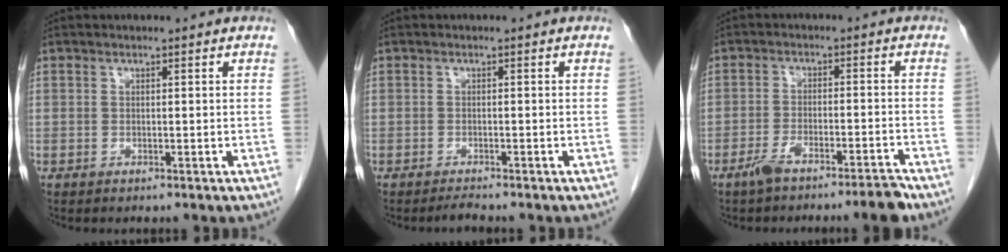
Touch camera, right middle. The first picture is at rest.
{"total": 1.1, "force": [-1.0, -0.3, 0.3], "torque": [-0.011, -0.007, -0.015]}
{"total": 5.9, "force": [-4.8, 0.0, 3.5], "torque": [-0.057, 0.000, -0.083]}